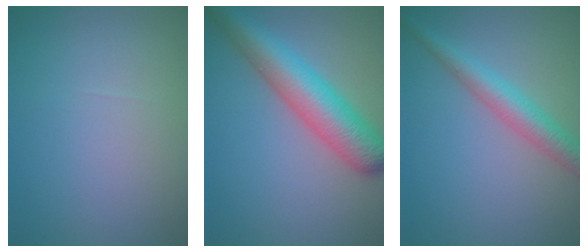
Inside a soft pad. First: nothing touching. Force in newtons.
{"total": 6.9, "press": 6.9, "slide": 0.3}
{"total": 3.8, "press": 3.8, "slide": 0.1}